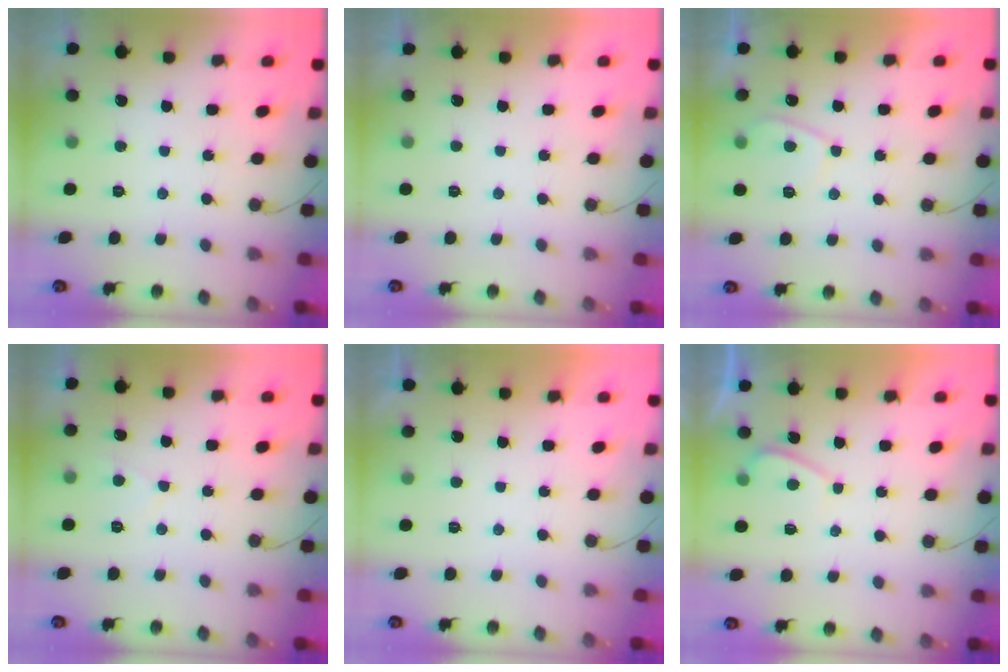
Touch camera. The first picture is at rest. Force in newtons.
{"total": 2.3, "press": 2.3, "slide": 0.4}
{"total": 4.1, "press": 4.0, "slide": 0.8}
{"total": 2.3, "press": 2.3, "slide": 0.4}
{"total": 2.2, "press": 2.2, "slide": 0.4}
{"total": 1.6, "press": 1.4, "slide": 0.6}